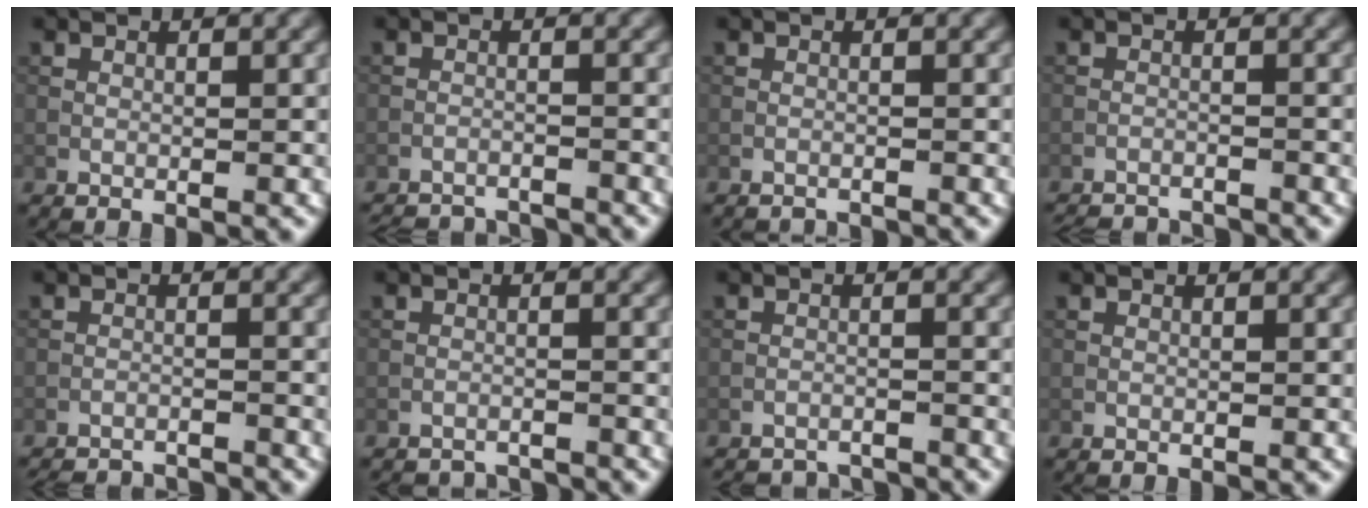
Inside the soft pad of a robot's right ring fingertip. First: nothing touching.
{"total": 7.7, "force": [-7.5, 1.2, 1.0], "torque": [-0.009, -0.005, -0.108]}
{"total": 2.1, "force": [-2.0, 0.2, 0.2], "torque": [-0.003, -0.005, -0.031]}
{"total": 6.8, "force": [-6.7, 1.0, 1.0], "torque": [-0.014, -0.008, -0.095]}
{"total": 8.2, "force": [-8.1, 1.3, 1.1], "torque": [-0.008, -0.003, -0.113]}
{"total": 5.2, "force": [-5.1, 0.7, 0.5], "torque": [-0.007, -0.006, -0.073]}
{"total": 6.4, "force": [-6.3, 1.0, 0.7], "torque": [-0.007, -0.003, -0.088]}
{"total": 0.0}